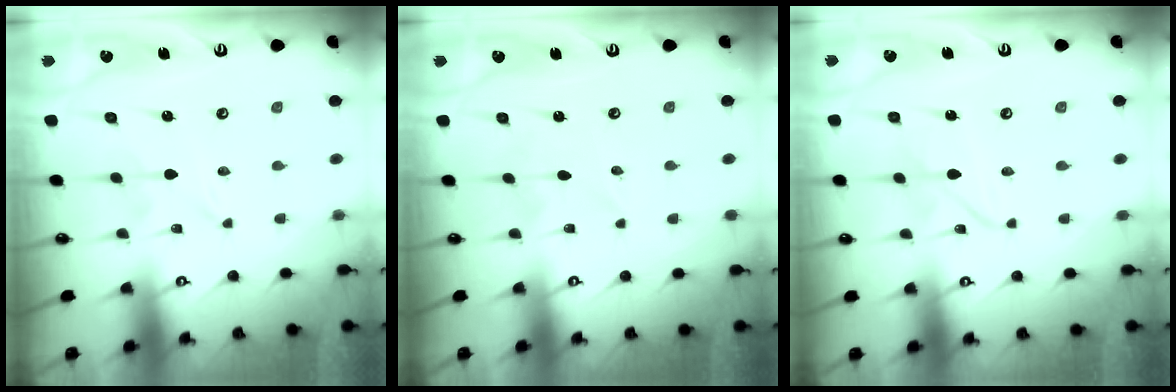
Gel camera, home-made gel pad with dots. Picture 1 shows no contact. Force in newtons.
{"total": 3.5, "press": 3.5, "slide": 0.3}
{"total": 1.8, "press": 1.8, "slide": 0.2}